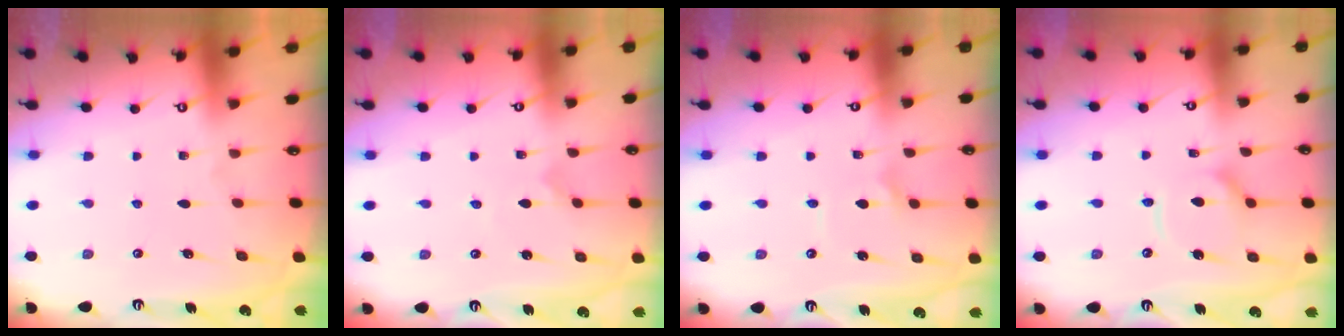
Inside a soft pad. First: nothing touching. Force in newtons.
{"total": 0.0}
{"total": 2.2, "press": 2.2, "slide": 0.2}
{"total": 8.6, "press": 8.6, "slide": 0.9}